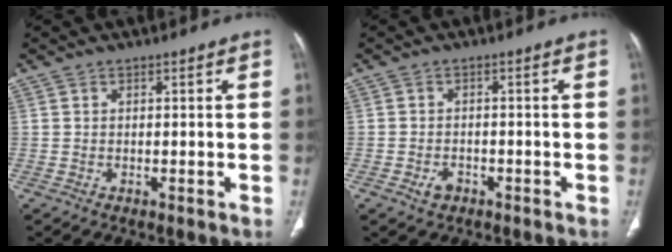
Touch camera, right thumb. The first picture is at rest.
{"total": 2.3, "force": [-1.2, 1.7, 1.1], "torque": [-0.017, 0.009, -0.016]}